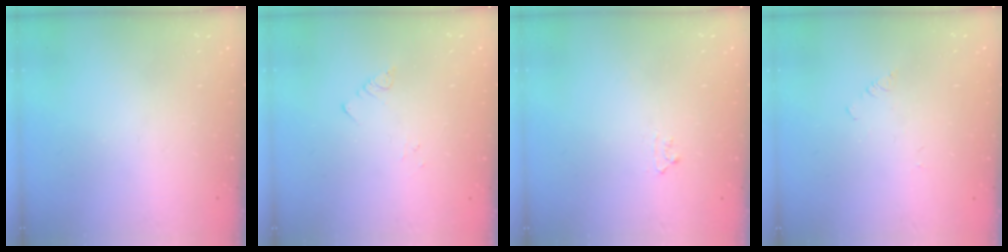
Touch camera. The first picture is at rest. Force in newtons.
{"total": 1.9, "press": 1.9, "slide": 0.2}
{"total": 4.6, "press": 4.5, "slide": 0.5}
{"total": 1.0, "press": 0.9, "slide": 0.2}